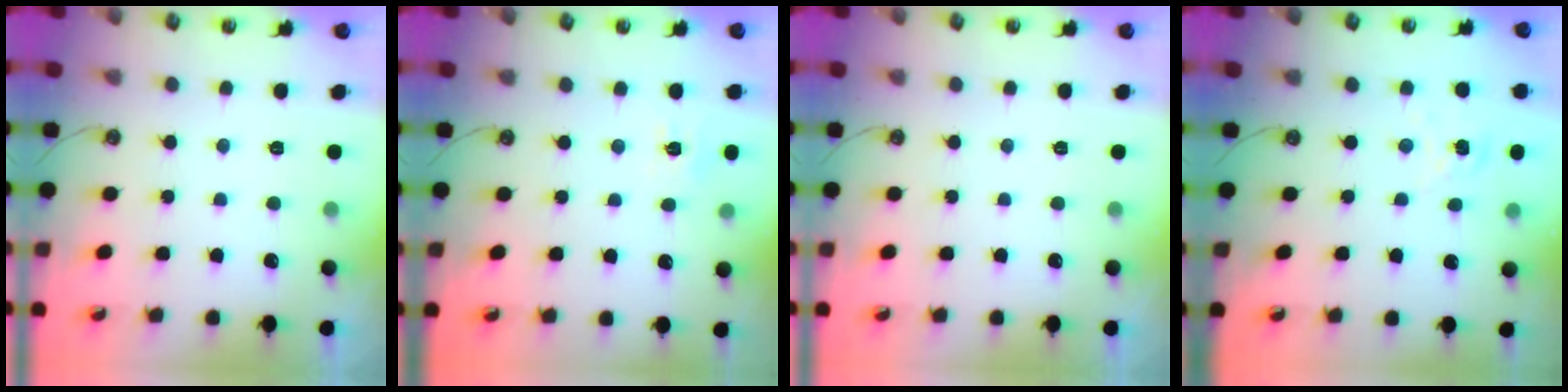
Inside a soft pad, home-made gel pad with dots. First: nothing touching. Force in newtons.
{"total": 6.3, "press": 6.3, "slide": 0.7}
{"total": 0.0}
{"total": 1.2, "press": 1.1, "slide": 0.2}